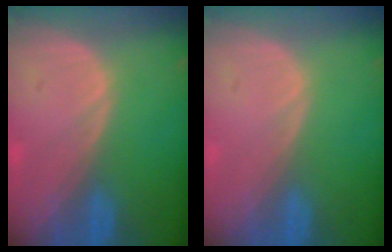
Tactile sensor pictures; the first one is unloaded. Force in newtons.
{"total": 0.0}